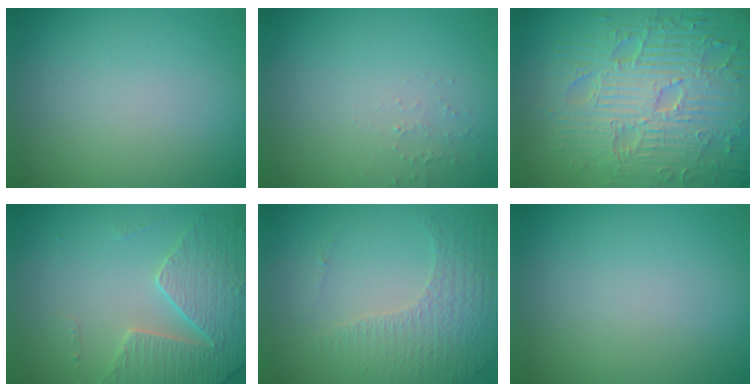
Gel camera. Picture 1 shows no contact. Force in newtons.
{"total": 0.8, "press": 0.8, "slide": 0.3}
{"total": 11.3, "press": 7.4, "slide": 8.6}
{"total": 4.4, "press": 4.0, "slide": 1.8}
{"total": 4.4, "press": 3.0, "slide": 3.3}
{"total": 0.0}